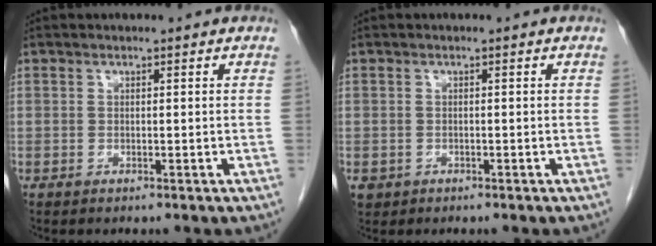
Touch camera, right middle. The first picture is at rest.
{"total": 1.4, "force": [-0.6, 1.3, 0.3], "torque": [-0.006, 0.004, -0.003]}